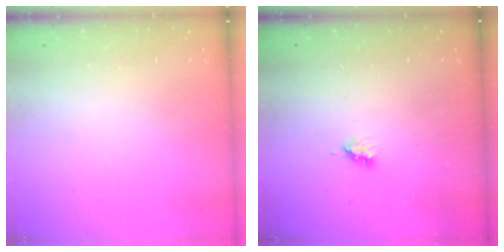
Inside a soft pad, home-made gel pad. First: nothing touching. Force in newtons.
{"total": 3.5, "press": 3.4, "slide": 0.5}